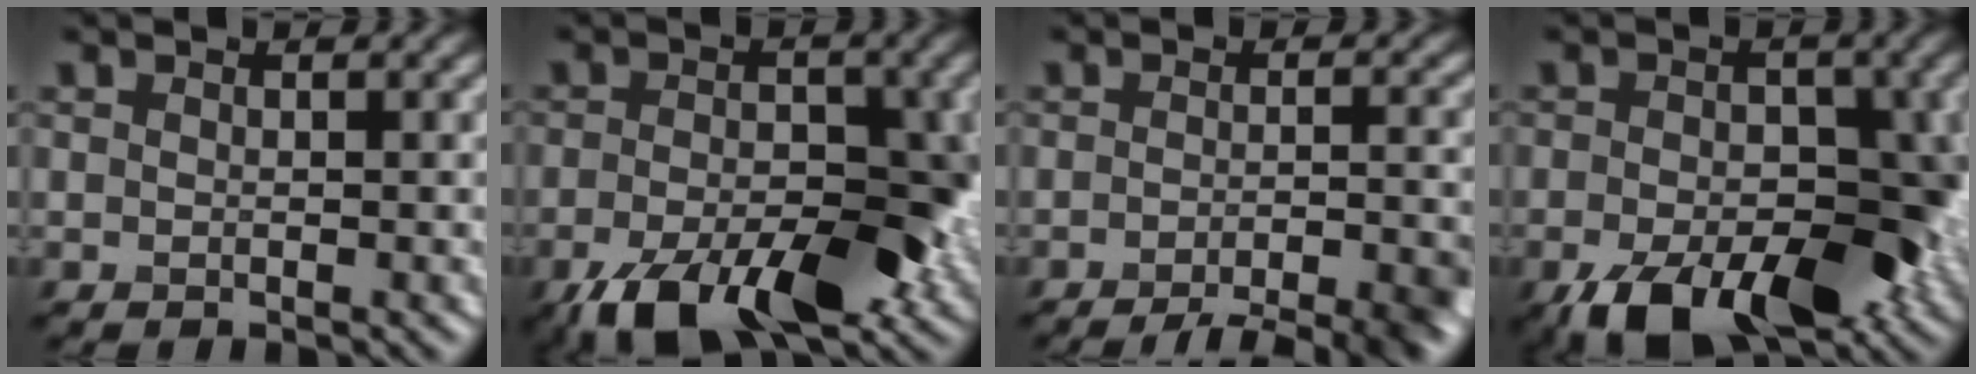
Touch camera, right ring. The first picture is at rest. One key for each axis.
{"total": 10.2, "fx": -4.9, "fy": 4.7, "fz": 7.6, "tx": -0.129, "ty": -0.007, "tz": -0.077}
{"total": 7.4, "fx": -5.1, "fy": 1.9, "fz": 5.0, "tx": -0.055, "ty": -0.011, "tz": -0.067}
{"total": 11.0, "fx": -4.9, "fy": 5.8, "fz": 7.9, "tx": -0.125, "ty": -0.018, "tz": -0.069}